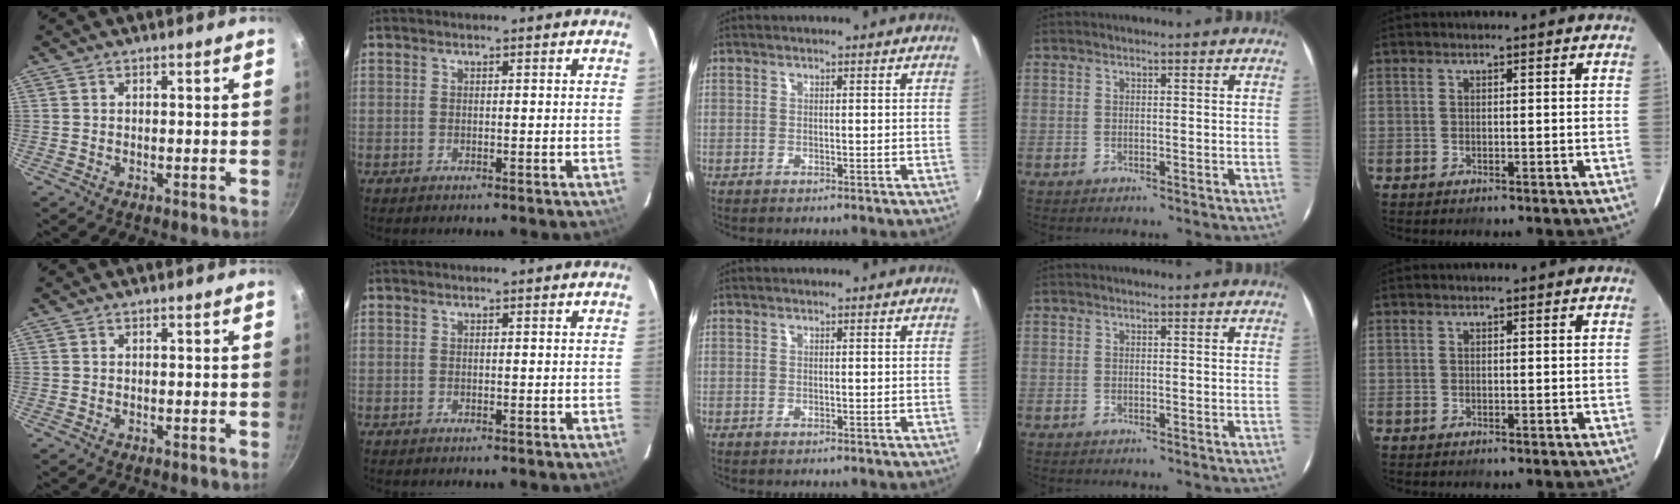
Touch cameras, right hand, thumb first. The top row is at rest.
{}